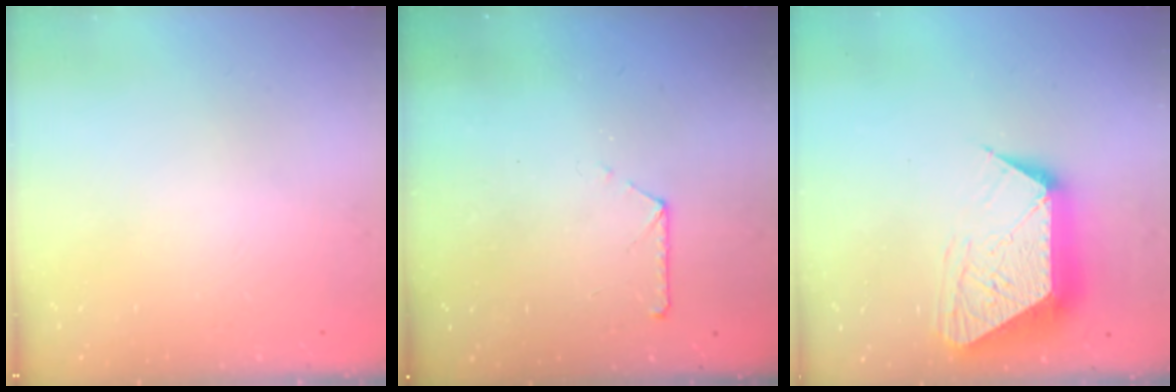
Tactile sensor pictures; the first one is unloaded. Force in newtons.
{"total": 6.6, "press": 6.6, "slide": 0.7}
{"total": 16.4, "press": 16.3, "slide": 1.1}